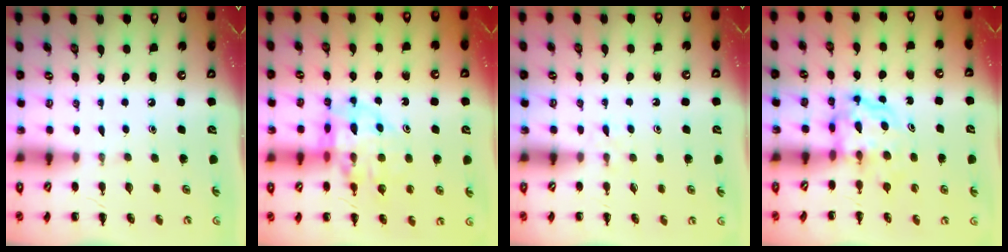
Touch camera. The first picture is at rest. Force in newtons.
{"total": 12.3, "press": 11.8, "slide": 3.4}
{"total": 2.9, "press": 2.6, "slide": 1.3}
{"total": 4.0, "press": 3.9, "slide": 0.4}